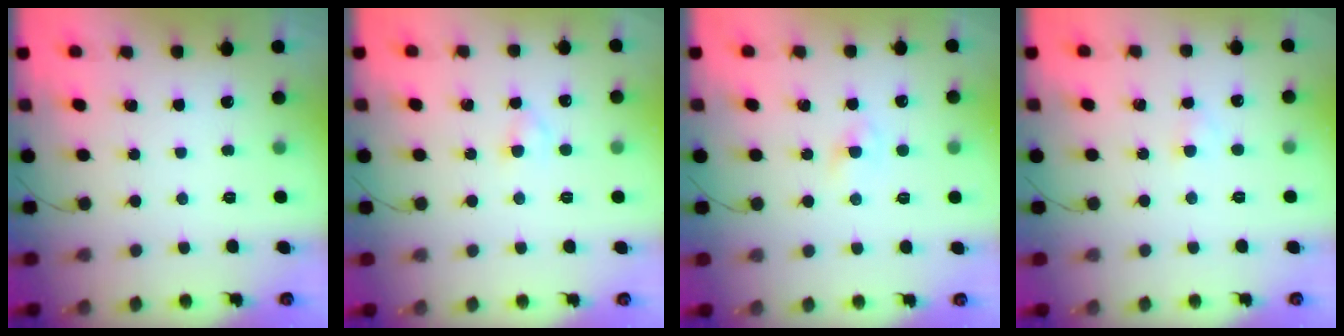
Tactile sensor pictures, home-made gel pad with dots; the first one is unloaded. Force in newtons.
{"total": 1.6, "press": 1.4, "slide": 0.9}
{"total": 1.2, "press": 1.0, "slide": 0.5}
{"total": 1.8, "press": 1.6, "slide": 0.9}